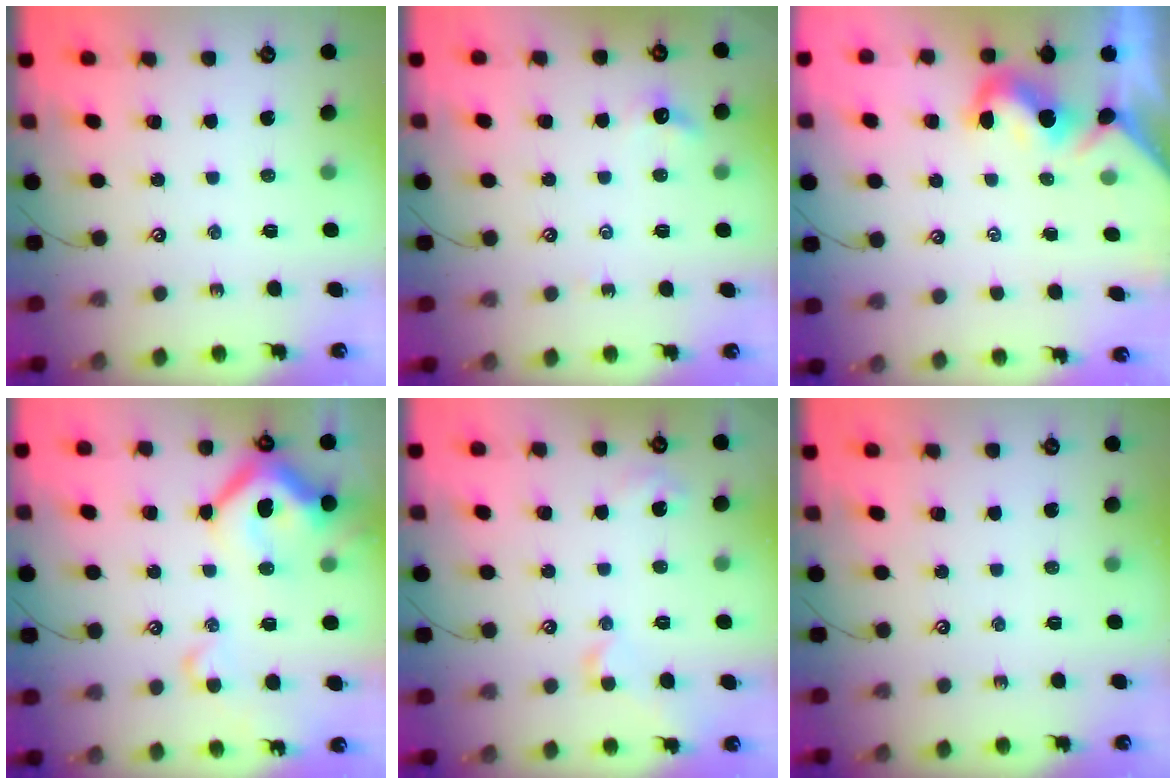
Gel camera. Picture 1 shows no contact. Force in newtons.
{"total": 2.0, "press": 2.0, "slide": 0.5}
{"total": 1.8, "press": 1.8, "slide": 0.6}
{"total": 15.0, "press": 14.8, "slide": 2.1}
{"total": 2.9, "press": 2.8, "slide": 0.6}
{"total": 0.0}